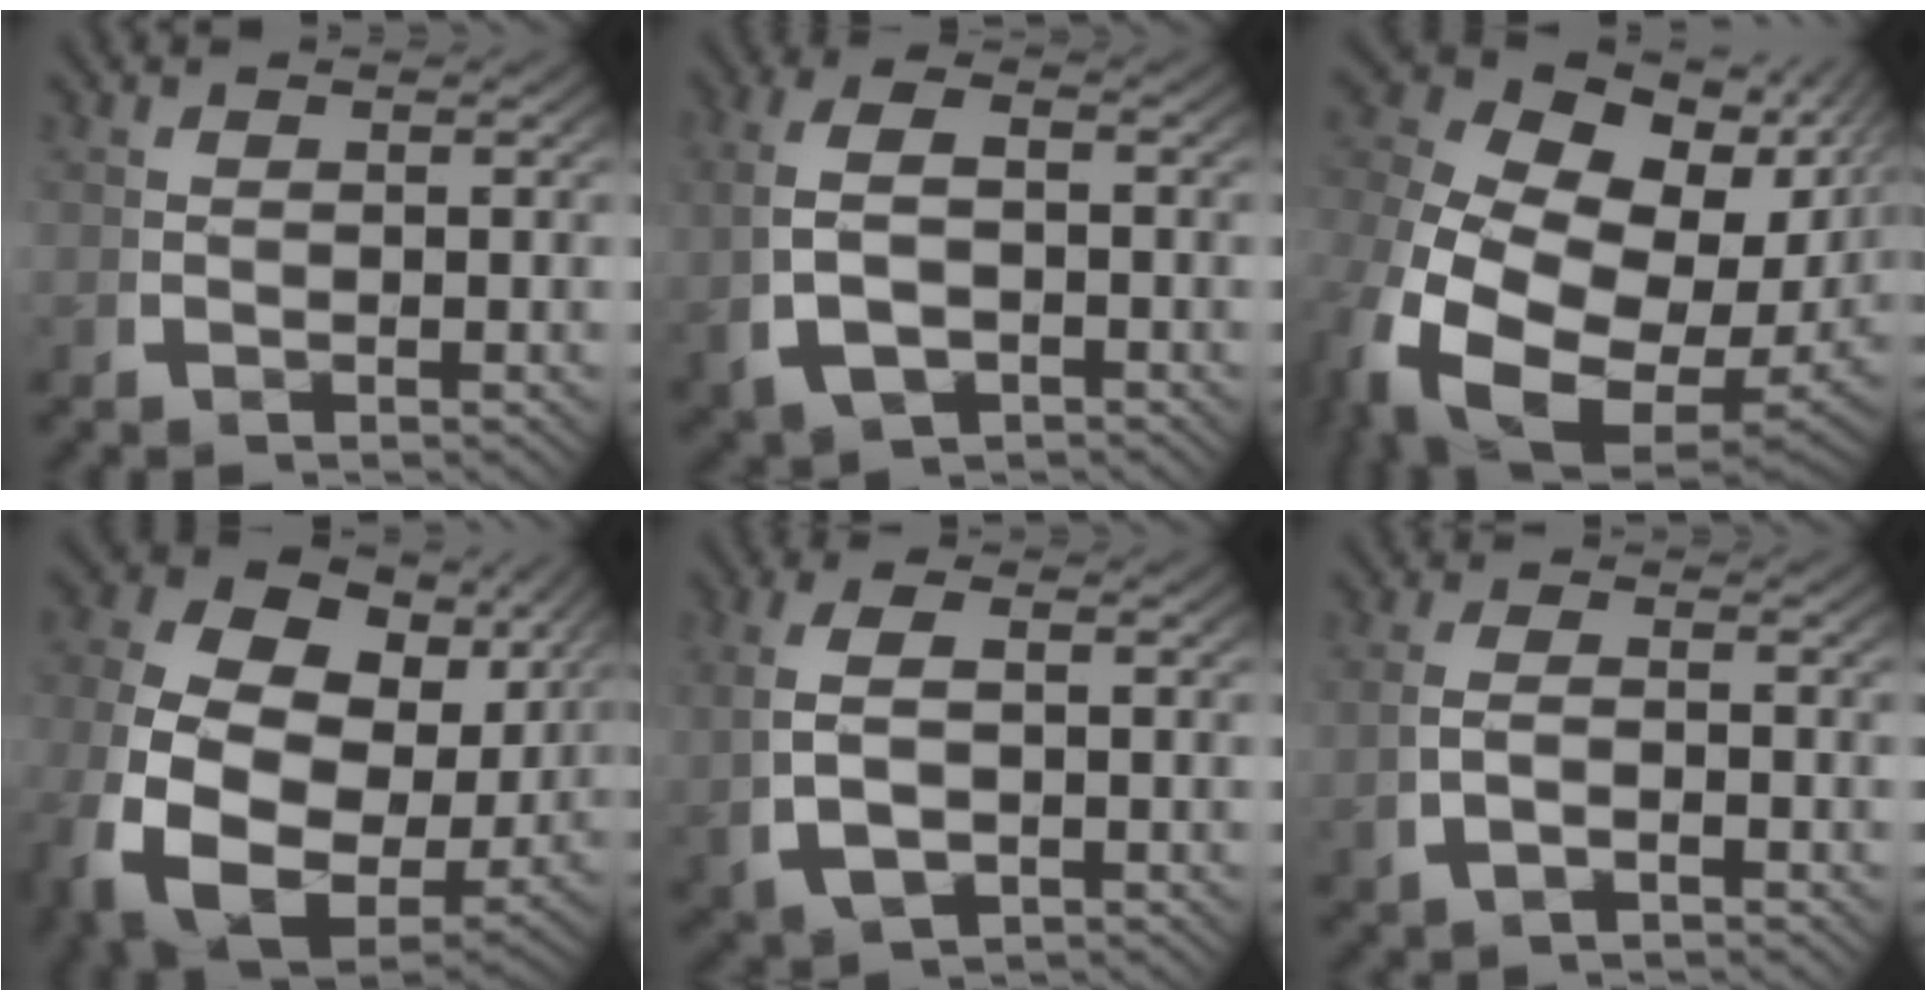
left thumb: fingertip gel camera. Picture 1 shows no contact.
{"total": 6.2, "force": [-0.6, 3.8, 4.8], "torque": [-0.113, -0.007, 0.001]}
{"total": 19.3, "force": [-0.7, 13.6, 13.8], "torque": [-0.286, -0.056, 0.003]}
{"total": 16.2, "force": [-0.9, 11.5, 11.4], "torque": [-0.270, -0.068, 0.008]}
{"total": 5.7, "force": [0.0, 3.4, 4.6], "torque": [-0.106, -0.006, 0.015]}
{"total": 2.4, "force": [-0.5, 1.1, 2.1], "torque": [-0.052, 0.000, -0.004]}